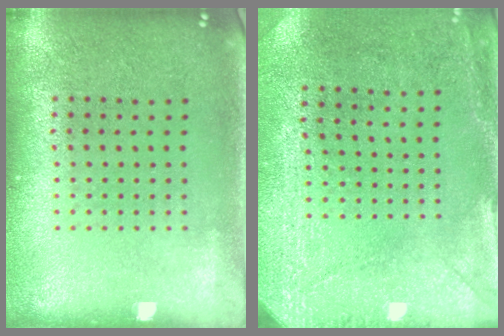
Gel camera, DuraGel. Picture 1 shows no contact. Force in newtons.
{"total": 2.9, "press": 2.5, "slide": 1.5}